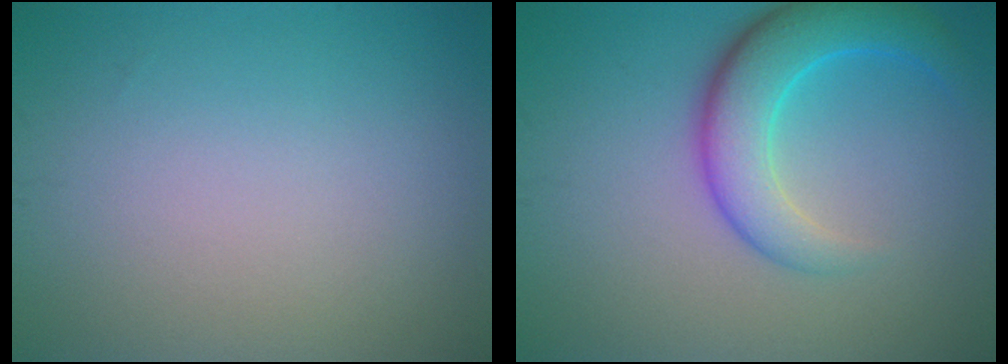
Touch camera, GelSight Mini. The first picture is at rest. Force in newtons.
{"total": 5.7, "press": 5.7, "slide": 0.3}